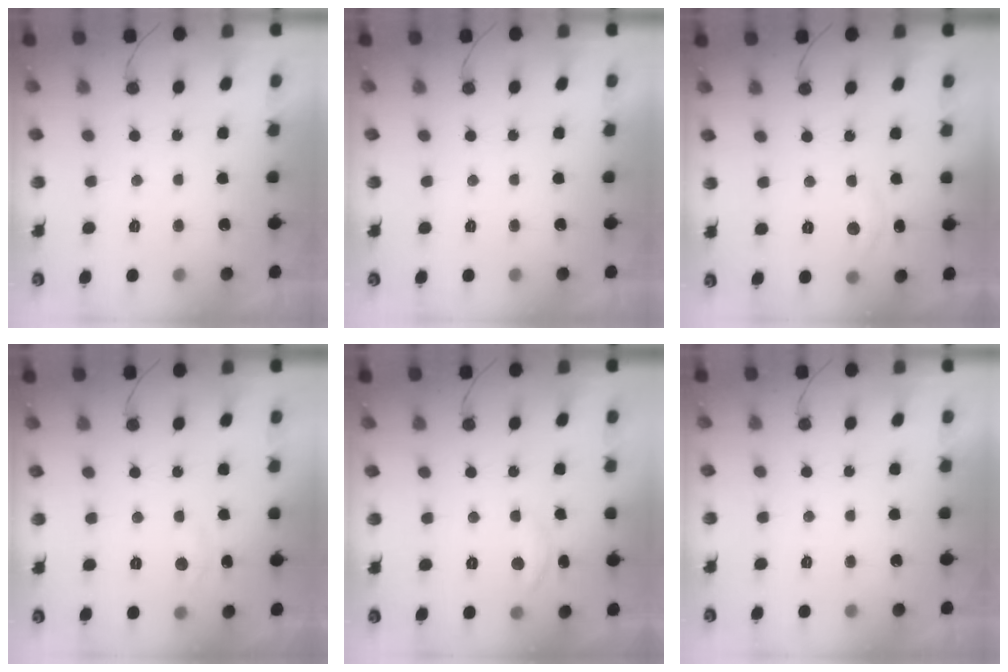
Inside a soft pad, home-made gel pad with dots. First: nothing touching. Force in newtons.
{"total": 0.0}
{"total": 3.9, "press": 3.9, "slide": 0.6}
{"total": 3.0, "press": 3.0, "slide": 0.4}
{"total": 4.7, "press": 4.6, "slide": 0.5}
{"total": 0.0}